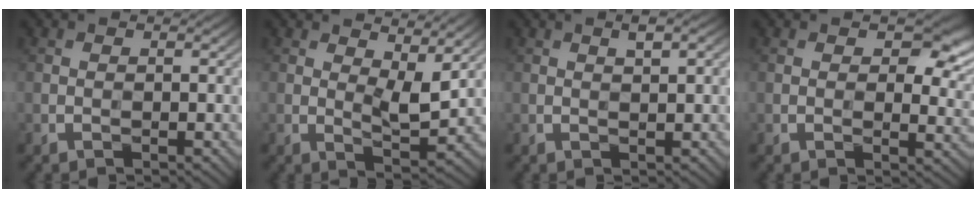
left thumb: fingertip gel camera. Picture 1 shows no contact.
{"total": 5.8, "force": [2.7, 2.1, 4.7], "torque": [-0.081, -0.006, 0.049]}
{"total": 2.4, "force": [1.0, 0.5, 2.2], "torque": [-0.041, 0.006, 0.018]}
{"total": 6.6, "force": [2.5, 3.8, 4.8], "torque": [-0.066, -0.009, 0.035]}